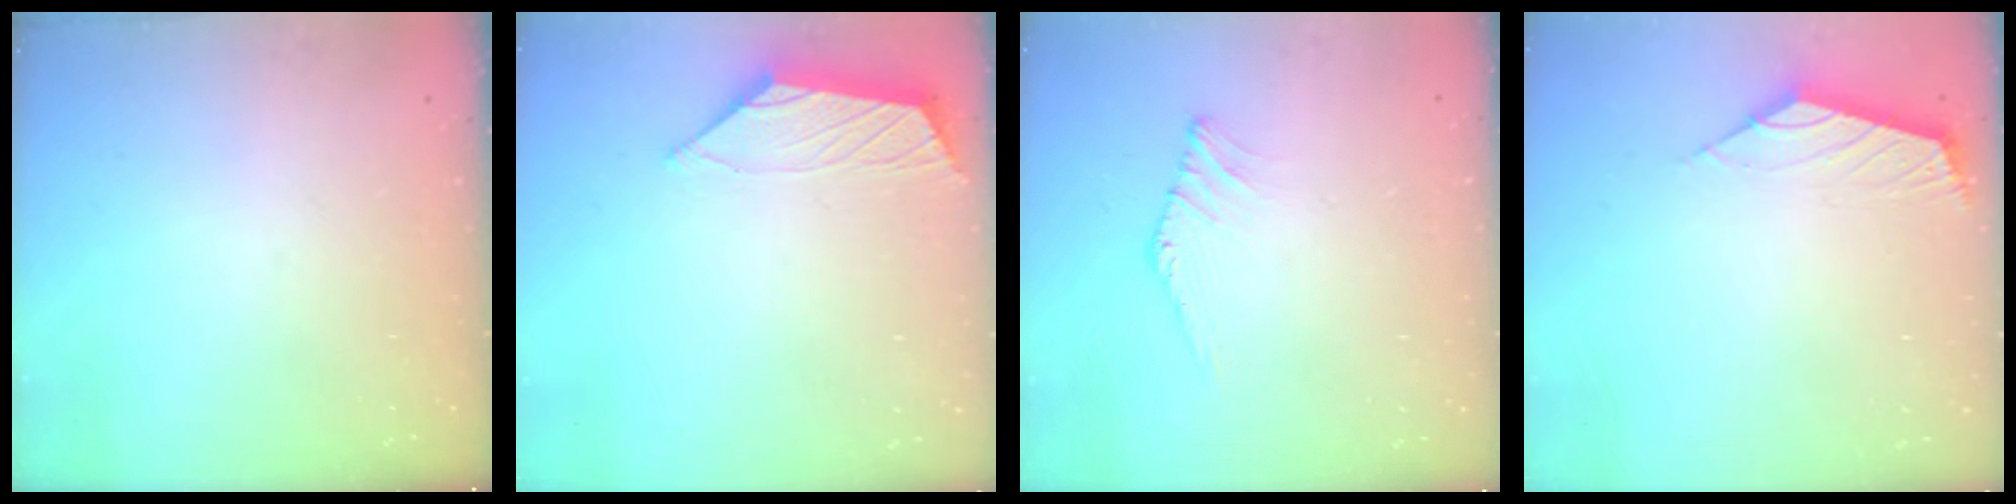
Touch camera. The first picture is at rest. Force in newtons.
{"total": 1.1, "press": 1.1, "slide": 0.2}
{"total": 0.0}
{"total": 2.7, "press": 2.6, "slide": 0.6}